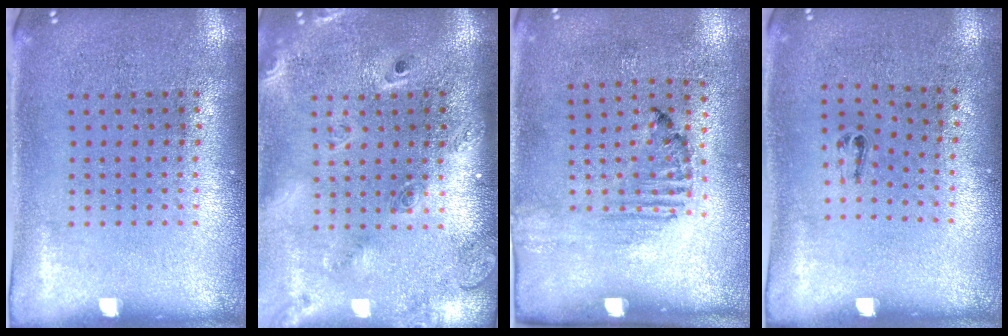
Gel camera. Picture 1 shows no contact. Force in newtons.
{"total": 2.5, "press": 1.8, "slide": 1.6}
{"total": 1.5, "press": 1.2, "slide": 1.0}
{"total": 0.6, "press": 0.2, "slide": 0.5}